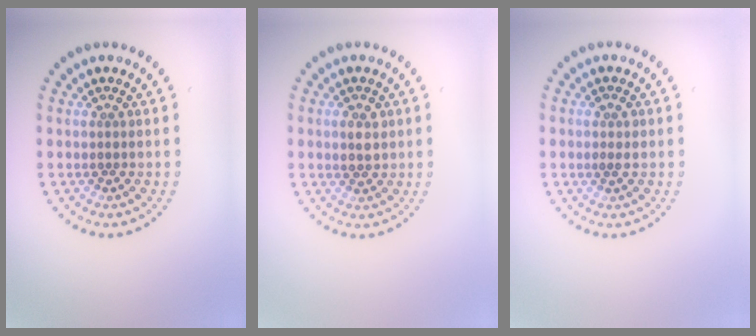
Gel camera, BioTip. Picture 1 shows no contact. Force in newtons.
{"total": 1.8, "press": 1.8, "slide": 0.2}
{"total": 1.1, "press": 1.1, "slide": 0.2}